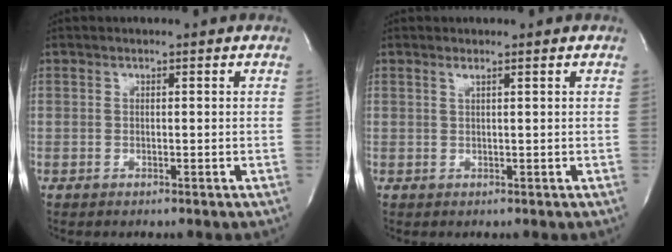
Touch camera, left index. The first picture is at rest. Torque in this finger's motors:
{"motor_torque": [0.10, -0.08, 0.05, 0.02]}